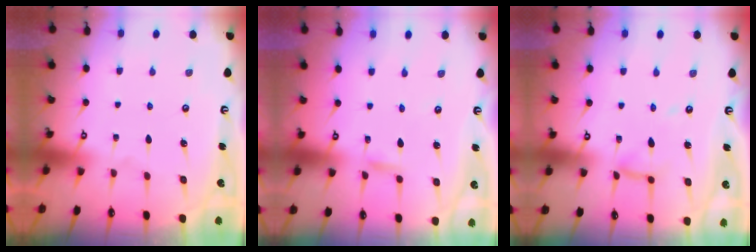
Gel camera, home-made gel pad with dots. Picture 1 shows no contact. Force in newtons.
{"total": 1.6, "press": 1.6, "slide": 0.1}
{"total": 7.8, "press": 7.8, "slide": 0.7}